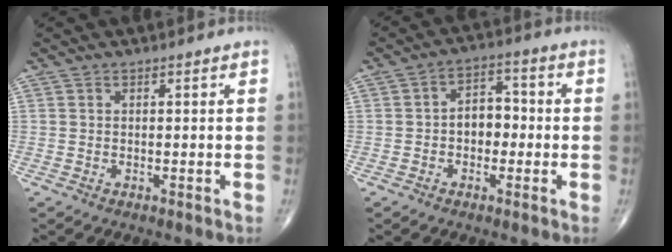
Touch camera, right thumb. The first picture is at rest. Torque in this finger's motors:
{"motor_torque": [0.01, -0.16, 0.50, -0.14, 0.04]}